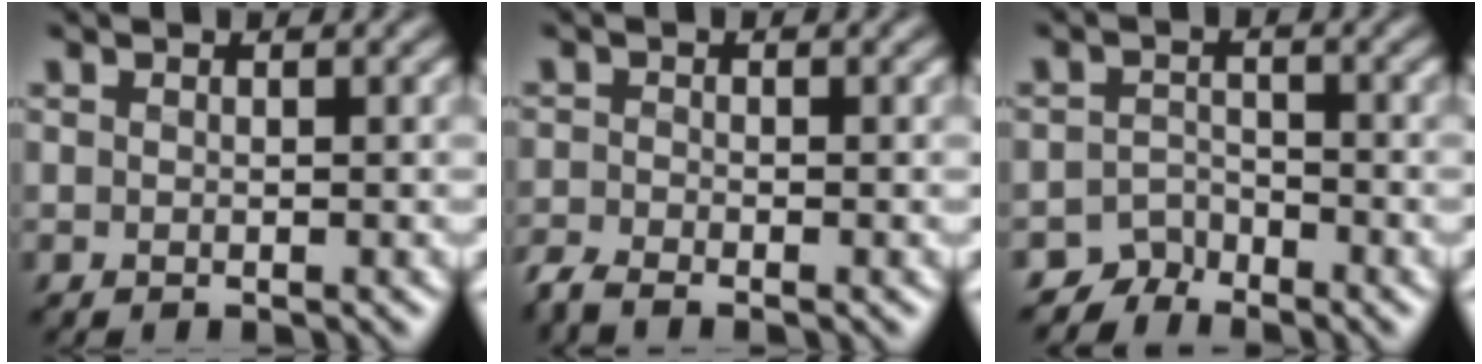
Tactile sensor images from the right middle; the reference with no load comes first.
{"total": 2.8, "force": [-2.2, 1.0, 1.3], "torque": [-0.039, -0.006, -0.054]}
{"total": 2.2, "force": [-2.1, 0.5, -0.6], "torque": [0.015, 0.011, -0.042]}